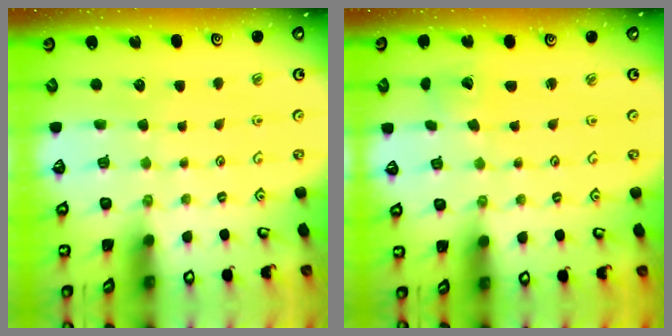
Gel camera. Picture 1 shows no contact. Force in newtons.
{"total": 1.9, "press": 1.9, "slide": 0.1}